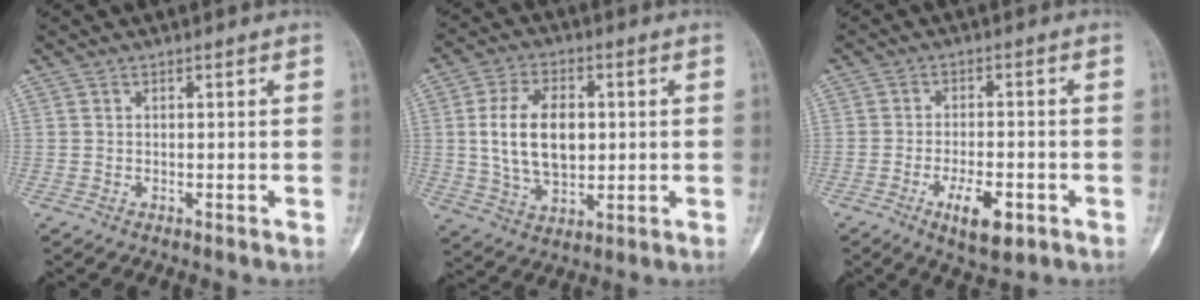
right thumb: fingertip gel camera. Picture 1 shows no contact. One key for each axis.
{"total": 13.2, "fx": 1.3, "fy": 8.1, "fz": 10.3, "tx": -0.166, "ty": -0.002, "tz": 0.028}
{"total": 7.4, "fx": -3.2, "fy": 2.9, "fz": 6.0, "tx": -0.098, "ty": 0.005, "tz": -0.048}